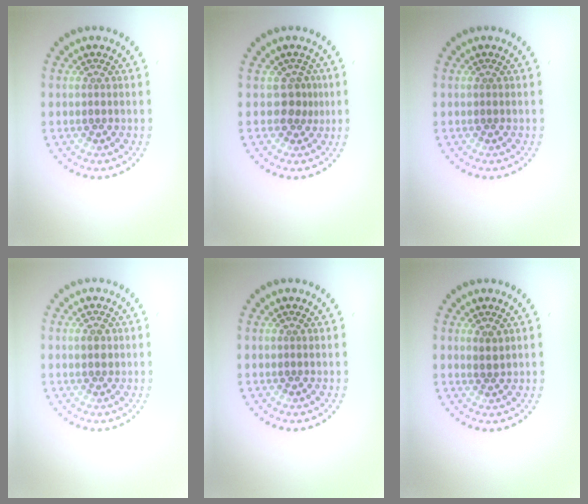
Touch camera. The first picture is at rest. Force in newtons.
{"total": 1.8, "press": 1.3, "slide": 1.2}
{"total": 0.0}
{"total": 1.2, "press": 1.1, "slide": 0.4}
{"total": 0.0}
{"total": 1.0, "press": 0.8, "slide": 0.5}